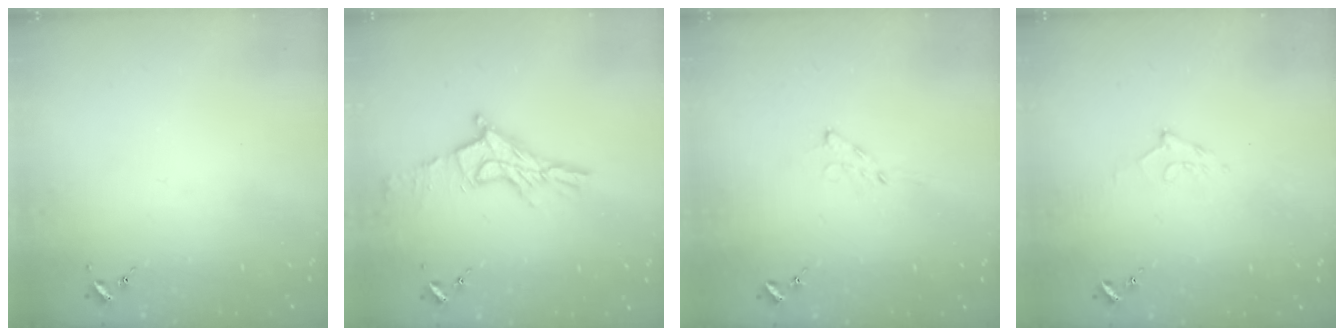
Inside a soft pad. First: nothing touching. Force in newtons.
{"total": 14.5, "press": 14.4, "slide": 1.0}
{"total": 3.5, "press": 3.5, "slide": 0.4}
{"total": 9.4, "press": 9.4, "slide": 0.9}